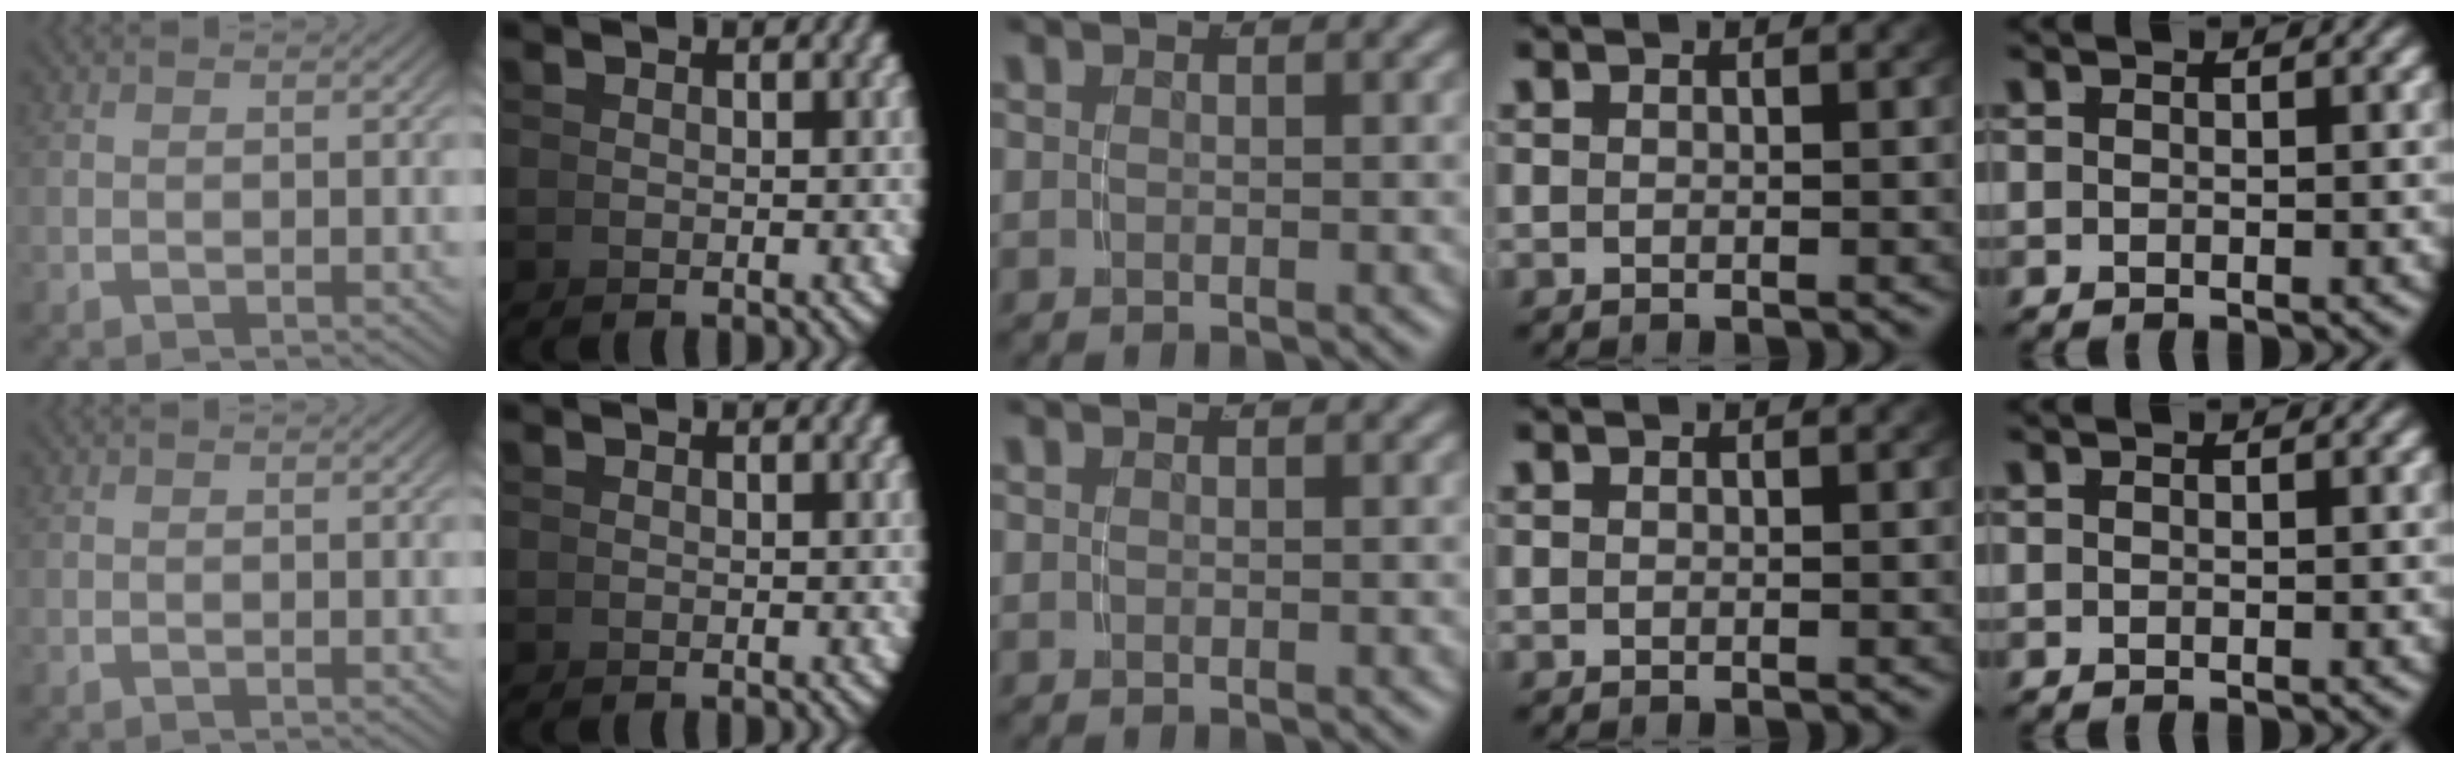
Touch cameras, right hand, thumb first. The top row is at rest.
{}